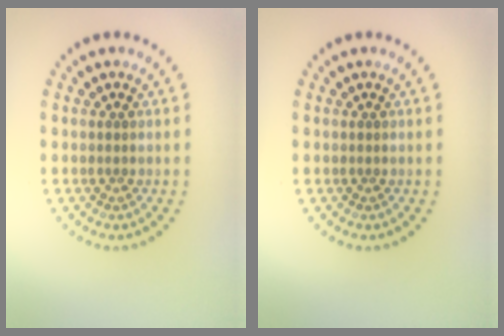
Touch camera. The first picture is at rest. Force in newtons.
{"total": 0.0}